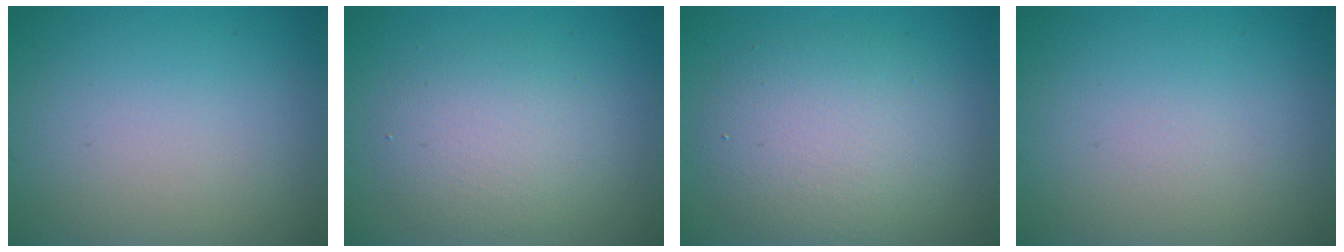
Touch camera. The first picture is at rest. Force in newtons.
{"total": 3.9, "press": 3.9, "slide": 0.2}
{"total": 5.6, "press": 5.6, "slide": 0.1}
{"total": 0.0}